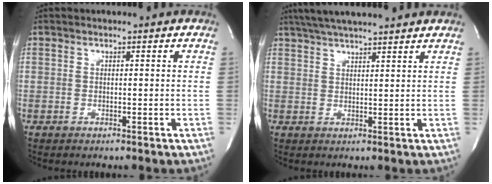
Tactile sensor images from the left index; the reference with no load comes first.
{"total": 12.0, "force": [10.4, 0.7, 5.9], "torque": [-0.103, 0.035, 0.150]}